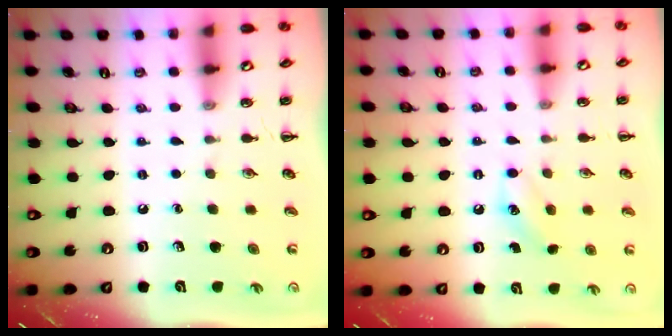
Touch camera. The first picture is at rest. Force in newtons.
{"total": 6.6, "press": 6.3, "slide": 1.8}